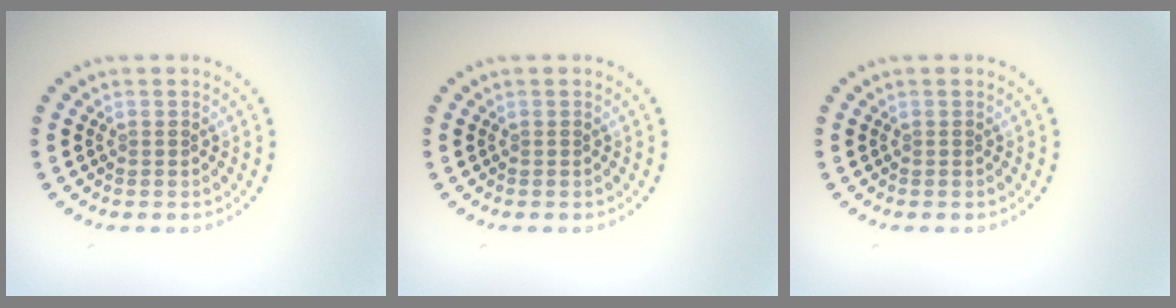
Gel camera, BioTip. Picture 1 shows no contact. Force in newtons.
{"total": 0.0}
{"total": 0.0}